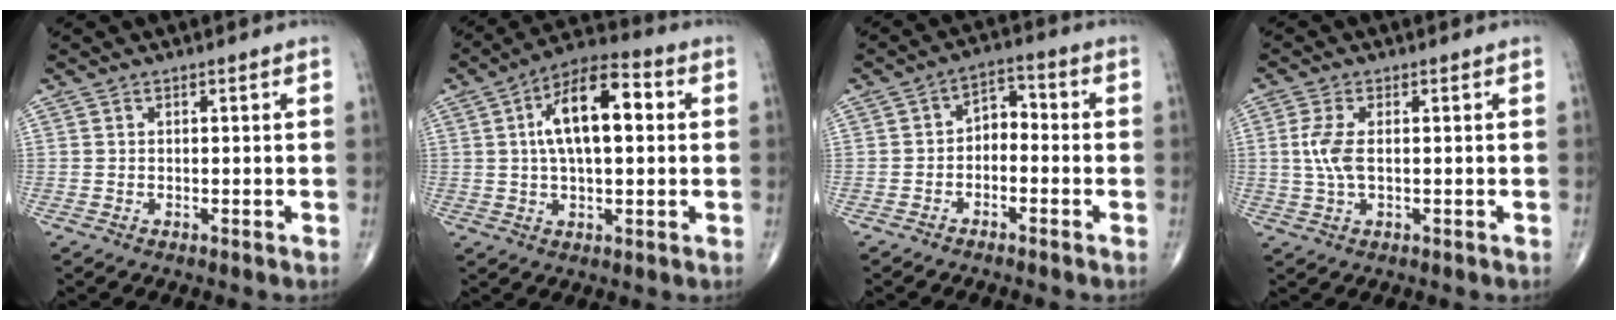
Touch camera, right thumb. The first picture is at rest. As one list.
[{"total": 14.0, "force": [2.4, 6.3, 12.3], "torque": [-0.198, 0.023, 0.033]}, {"total": 4.7, "force": [-1.3, 3.2, 3.2], "torque": [-0.032, 0.034, -0.036]}, {"total": 4.8, "force": [0.3, 2.1, 4.3], "torque": [-0.108, 0.001, 0.005]}]